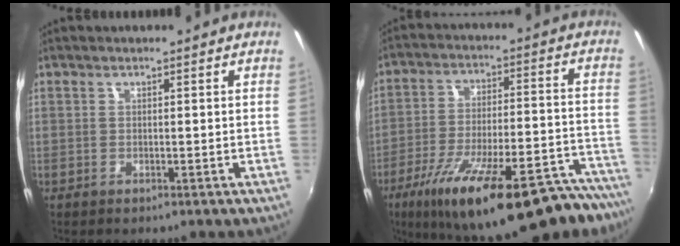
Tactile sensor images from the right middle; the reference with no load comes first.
{"total": 31.6, "force": [-24.4, 6.8, 19.0], "torque": [-0.276, -0.040, -0.339]}